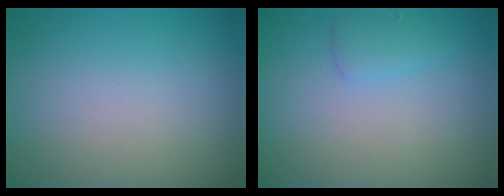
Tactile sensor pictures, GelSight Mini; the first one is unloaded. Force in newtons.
{"total": 1.4, "press": 1.4, "slide": 0.1}